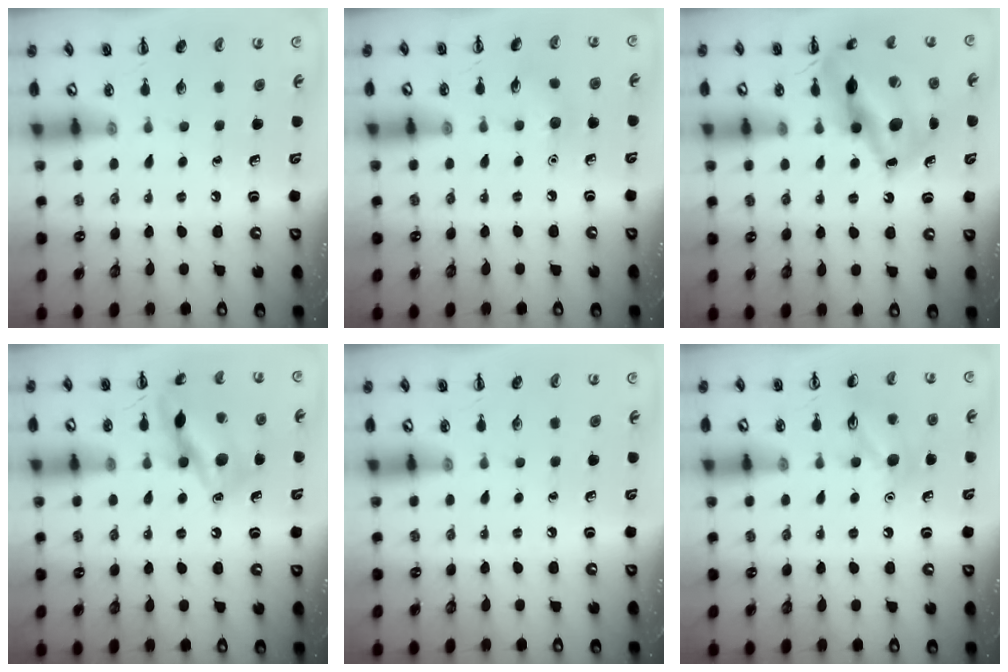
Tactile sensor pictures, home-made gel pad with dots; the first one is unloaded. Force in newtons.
{"total": 5.7, "press": 5.5, "slide": 1.3}
{"total": 16.9, "press": 16.8, "slide": 1.8}
{"total": 13.5, "press": 13.4, "slide": 1.6}
{"total": 0.0}
{"total": 10.3, "press": 10.3, "slide": 0.6}